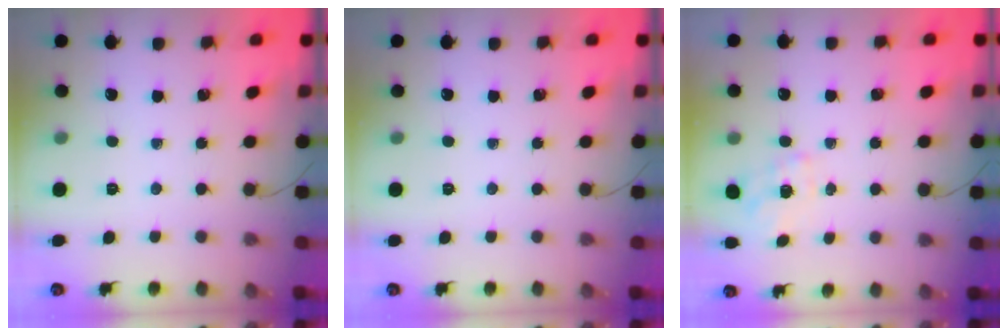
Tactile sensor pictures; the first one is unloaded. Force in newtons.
{"total": 0.0}
{"total": 1.0, "press": 0.7, "slide": 0.7}